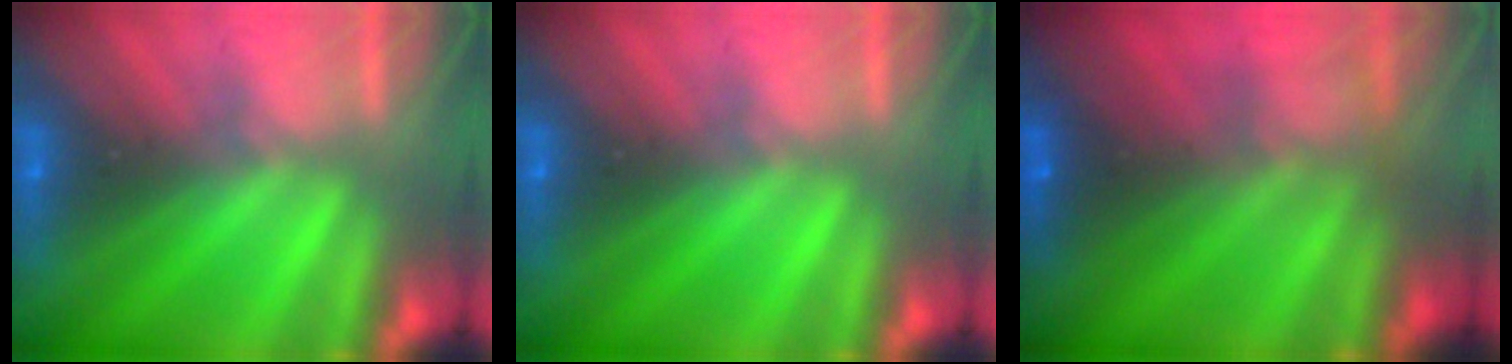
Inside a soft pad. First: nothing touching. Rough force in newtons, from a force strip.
{"total": 0.0}
{"total": 5.8}